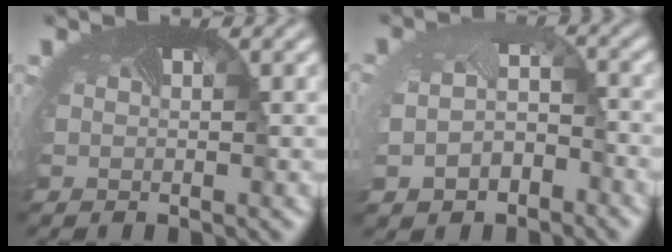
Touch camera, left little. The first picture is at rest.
{"total": 4.2, "force": [-1.5, 2.8, 2.7], "torque": [-0.075, -0.021, -0.024]}